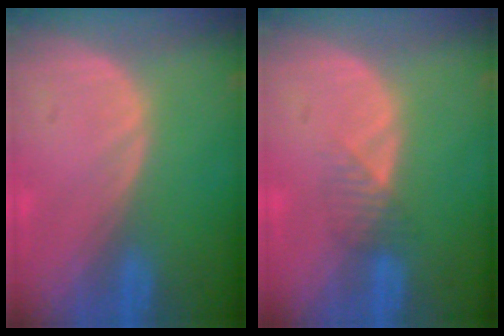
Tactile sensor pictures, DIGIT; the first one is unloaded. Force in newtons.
{"total": 2.3, "press": 2.1, "slide": 1.0}